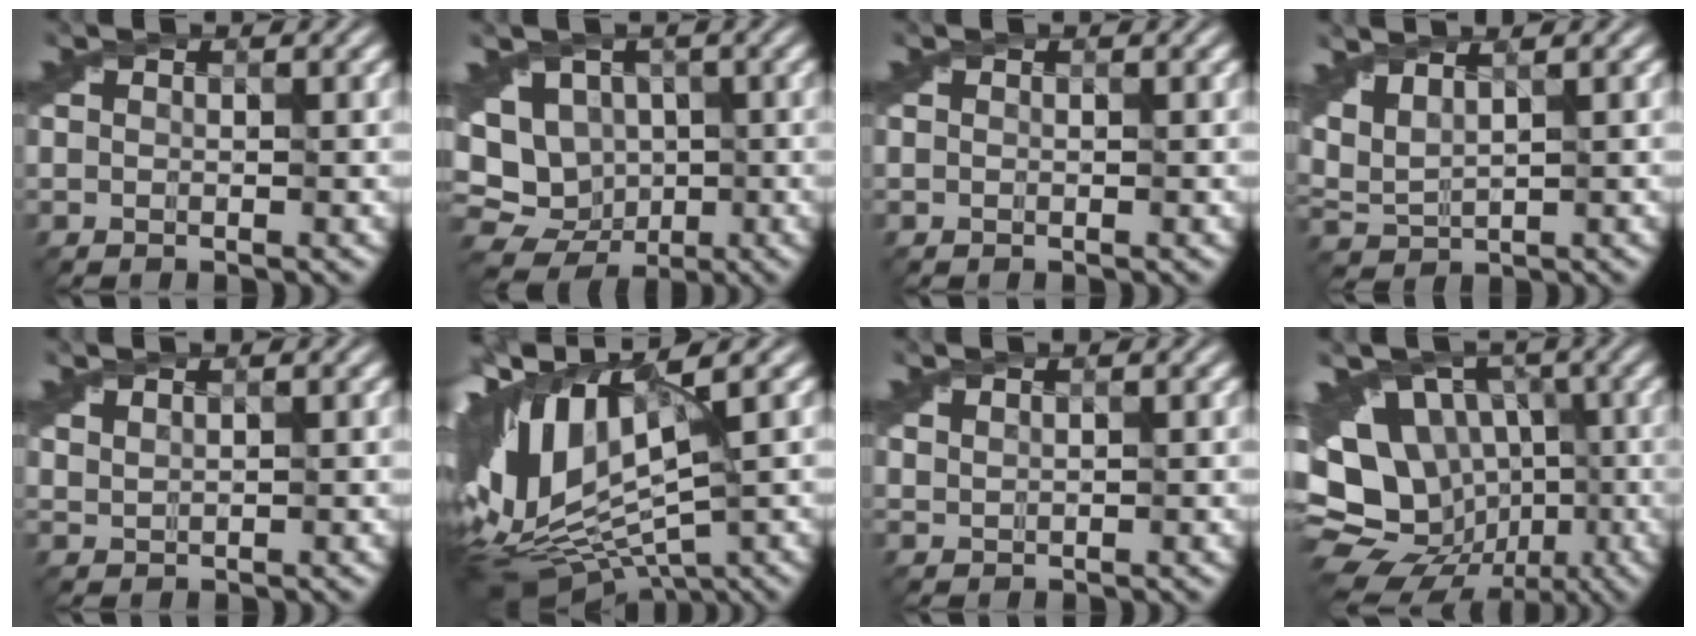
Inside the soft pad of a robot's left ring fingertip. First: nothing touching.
{"total": 7.3, "force": [-0.4, 6.2, 3.9], "torque": [-0.055, 0.002, 0.008]}
{"total": 0.0}
{"total": 3.0, "force": [2.0, 0.9, 2.1], "torque": [-0.057, 0.018, 0.056]}
{"total": 1.8, "force": [1.6, 0.6, 0.6], "torque": [-0.007, 0.015, 0.025]}
{"total": 13.5, "force": [1.7, 7.1, 11.3], "torque": [-0.257, 0.017, 0.054]}
{"total": 1.4, "force": [1.3, 0.4, 0.4], "torque": [-0.003, 0.009, 0.019]}
{"total": 17.9, "force": [-4.0, 14.7, 9.4], "torque": [-0.171, 0.006, -0.063]}